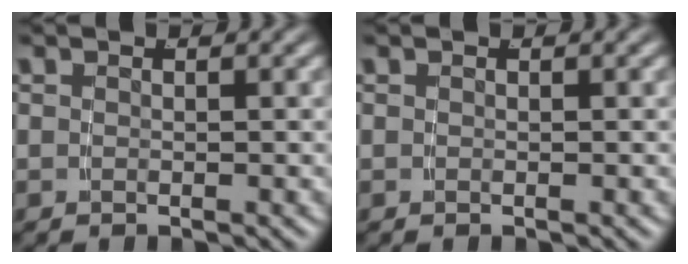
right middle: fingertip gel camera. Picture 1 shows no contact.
{"total": 0.0}